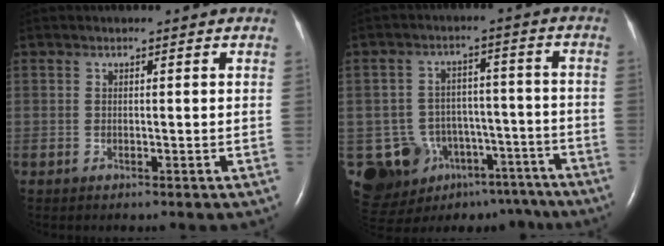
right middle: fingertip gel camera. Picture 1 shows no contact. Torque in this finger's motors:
{"motor_torque": [0.21, -0.21, 0.02, 0.00]}